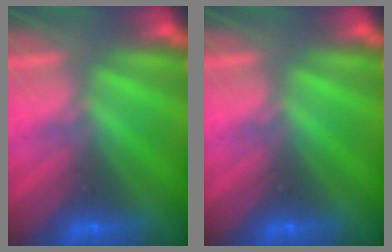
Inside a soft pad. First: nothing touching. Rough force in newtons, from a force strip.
{"total": 0.0}